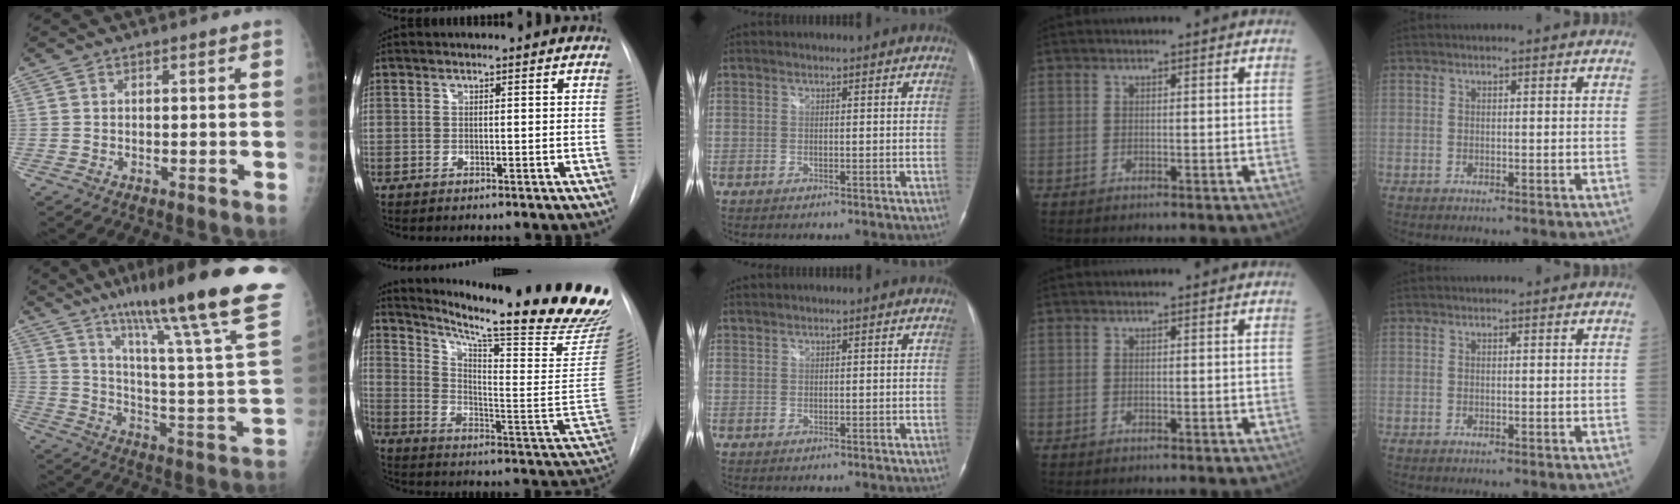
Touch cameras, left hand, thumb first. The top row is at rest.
{"thumb": {"total": 31.2, "force": [20.7, 3.2, 23.1], "torque": [-0.305, -0.080, 0.309]}, "index": {"total": 29.0, "force": [23.5, 1.1, 16.9], "torque": [-0.252, -0.102, 0.313]}, "middle": {"total": 0.6, "force": [0.6, 0.0, 0.1], "torque": [-0.007, 0.004, 0.017]}}